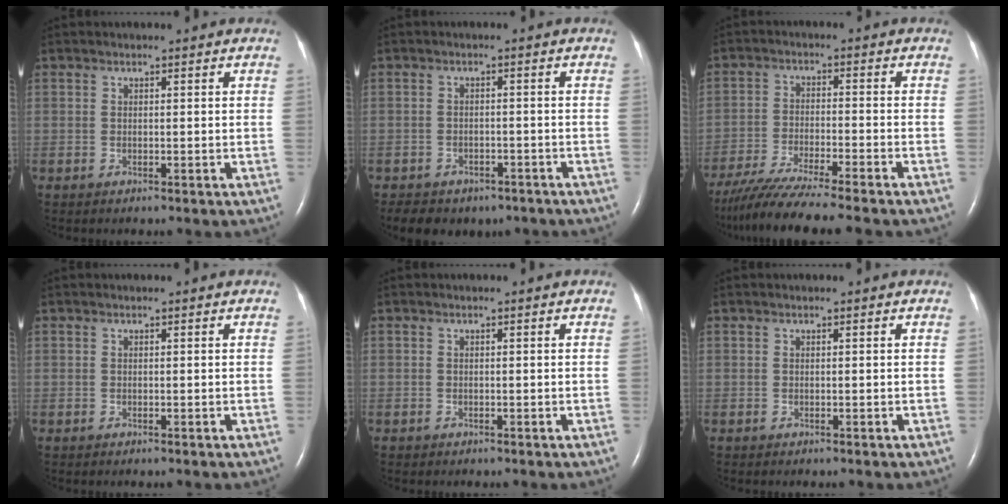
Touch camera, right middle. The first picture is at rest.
{"total": 8.5, "force": [-6.5, 4.8, 2.8], "torque": [-0.044, 0.009, -0.080]}
{"total": 11.1, "force": [-9.5, -1.0, 5.7], "torque": [-0.094, -0.034, -0.157]}
{"total": 0.0}
{"total": 0.0}
{"total": 0.0}